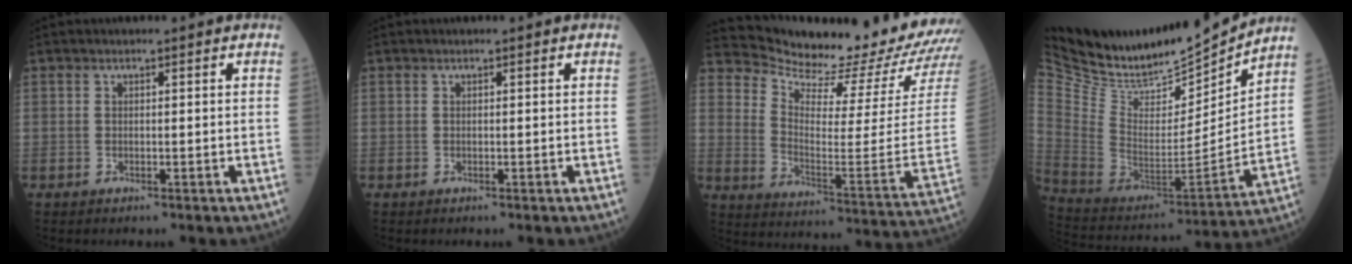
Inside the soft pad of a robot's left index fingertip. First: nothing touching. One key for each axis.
{"total": 0.0}
{"total": 21.6, "fx": 20.8, "fy": 0.2, "fz": 5.9, "tx": -0.121, "ty": -0.121, "tz": 0.279}
{"total": 25.5, "fx": 23.0, "fy": 7.1, "fz": 8.4, "tx": -0.195, "ty": -0.038, "tz": 0.388}